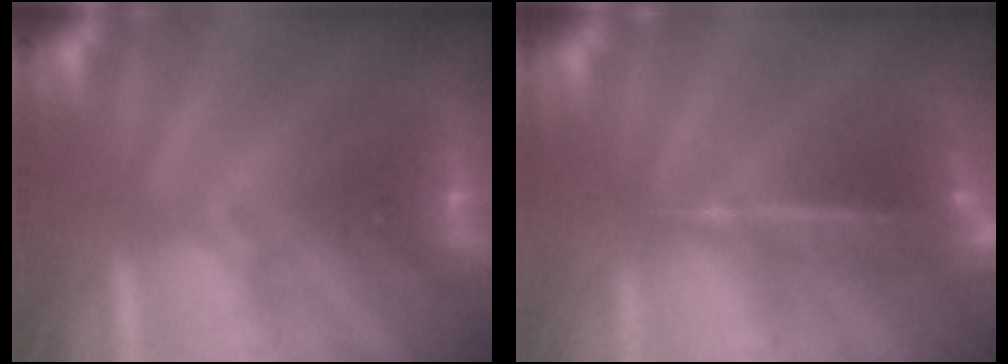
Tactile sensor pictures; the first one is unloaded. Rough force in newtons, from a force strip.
{"total": 5.5}